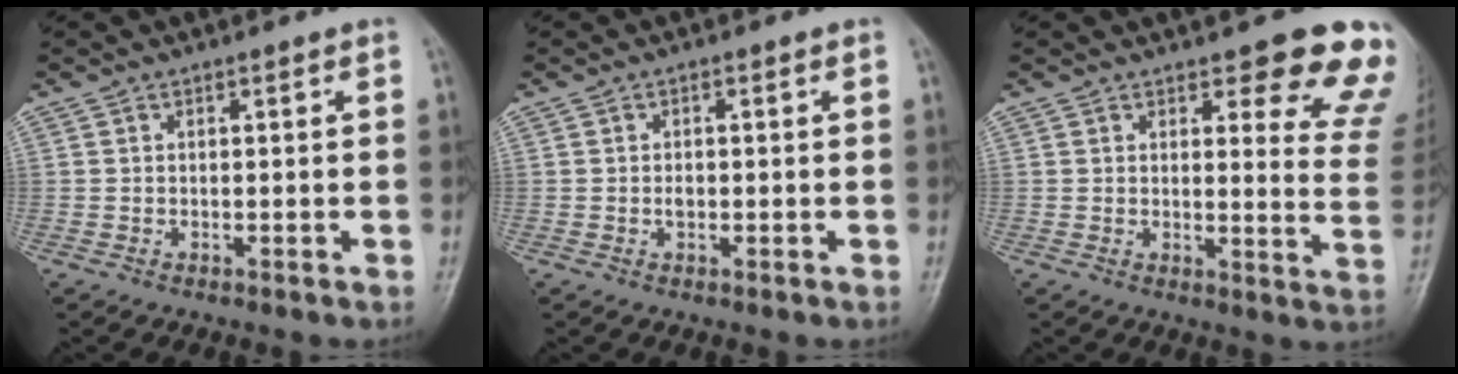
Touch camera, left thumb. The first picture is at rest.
{"total": 1.4, "force": [-0.2, 0.9, 1.0], "torque": [-0.014, 0.001, -0.003]}
{"total": 13.3, "force": [10.4, 3.9, 7.4], "torque": [-0.031, -0.068, 0.099]}